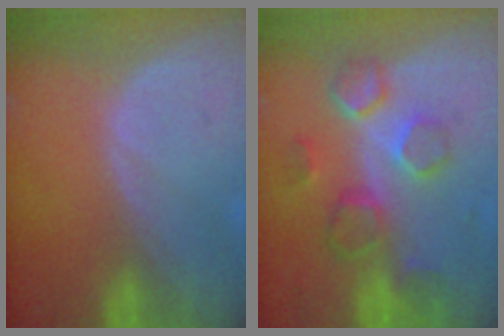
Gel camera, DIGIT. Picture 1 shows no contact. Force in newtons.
{"total": 8.5, "press": 7.7, "slide": 3.5}